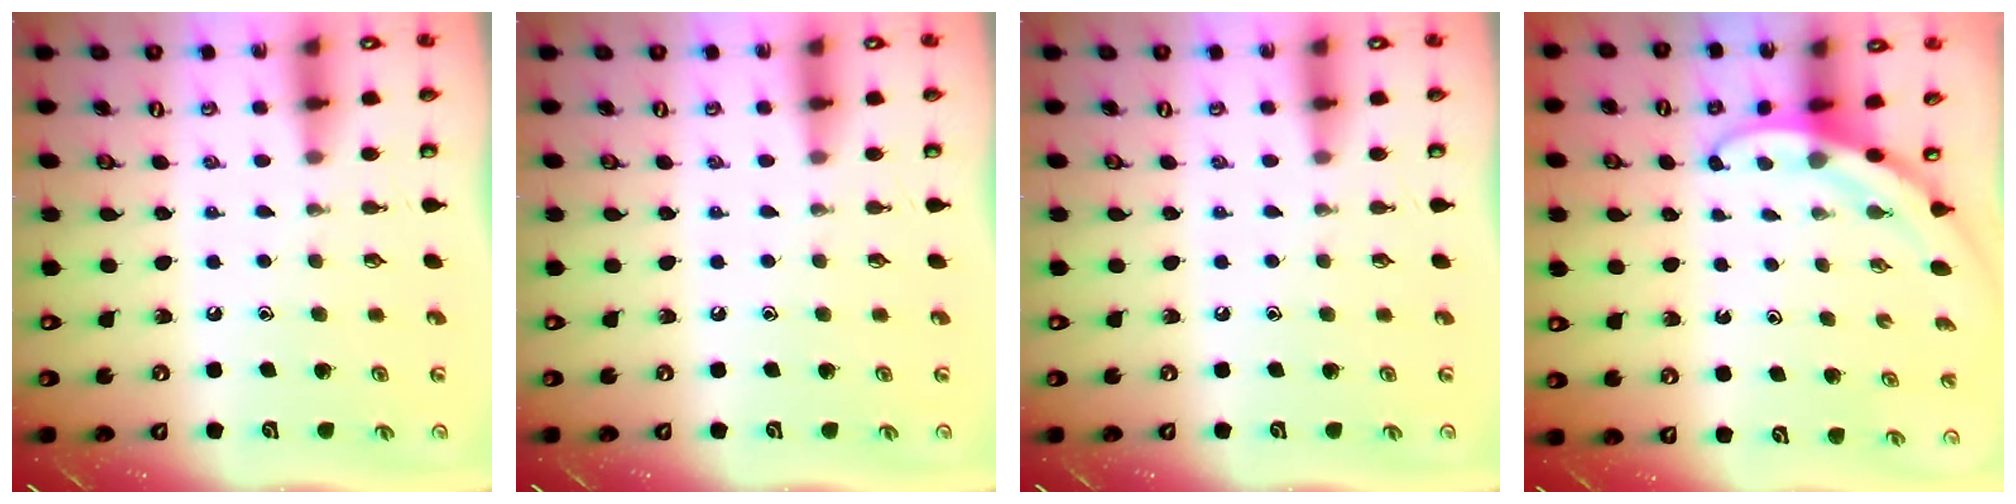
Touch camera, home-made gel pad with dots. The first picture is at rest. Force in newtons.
{"total": 0.0}
{"total": 0.0}
{"total": 3.1, "press": 3.1, "slide": 0.1}